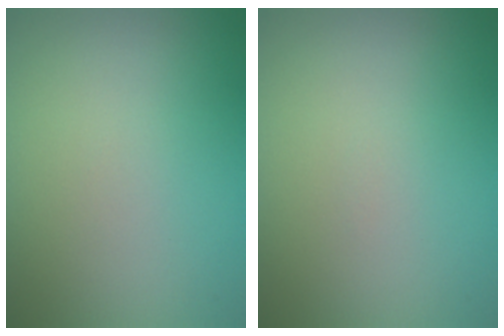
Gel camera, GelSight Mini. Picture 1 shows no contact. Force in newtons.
{"total": 0.0}